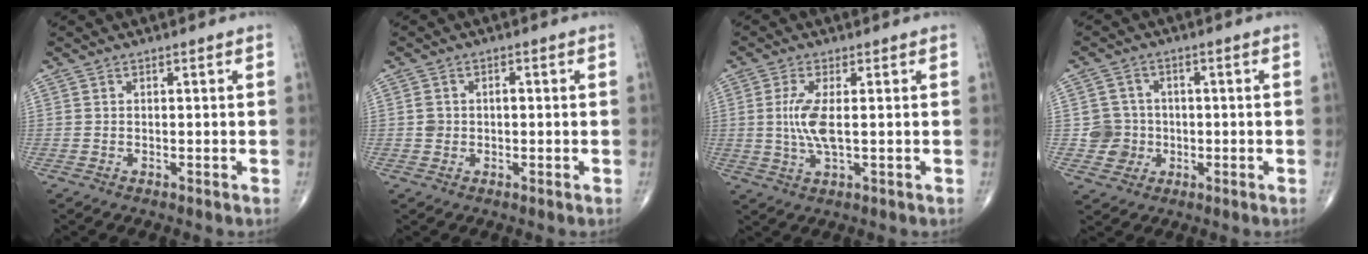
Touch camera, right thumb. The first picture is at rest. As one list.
[{"total": 2.5, "force": [-0.1, 2.0, 1.4], "torque": [-0.018, 0.011, -0.001]}, {"total": 6.0, "force": [0.3, 1.6, 5.8], "torque": [-0.138, -0.009, 0.005]}, {"total": 5.3, "force": [-0.7, 5.2, 0.5], "torque": [0.019, 0.010, -0.015]}]